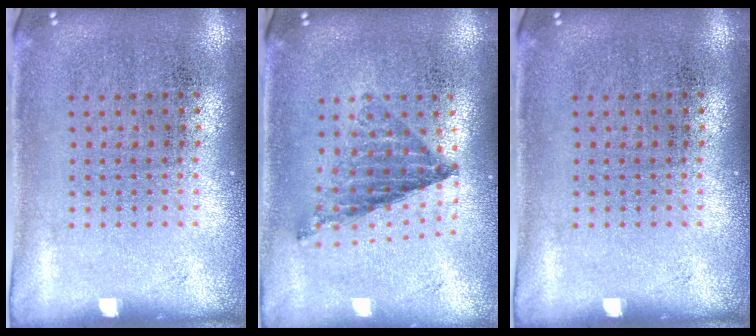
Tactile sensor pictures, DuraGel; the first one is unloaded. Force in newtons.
{"total": 0.8, "press": 0.8, "slide": 0.0}
{"total": 0.0}